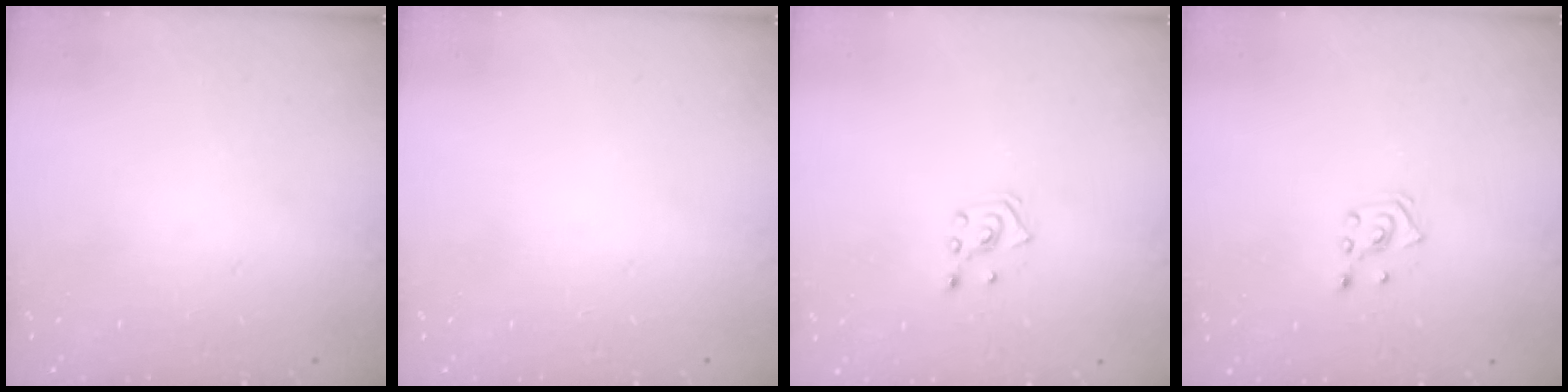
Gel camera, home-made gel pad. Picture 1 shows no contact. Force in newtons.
{"total": 0.0}
{"total": 2.8, "press": 2.7, "slide": 0.7}
{"total": 2.8, "press": 2.7, "slide": 0.7}